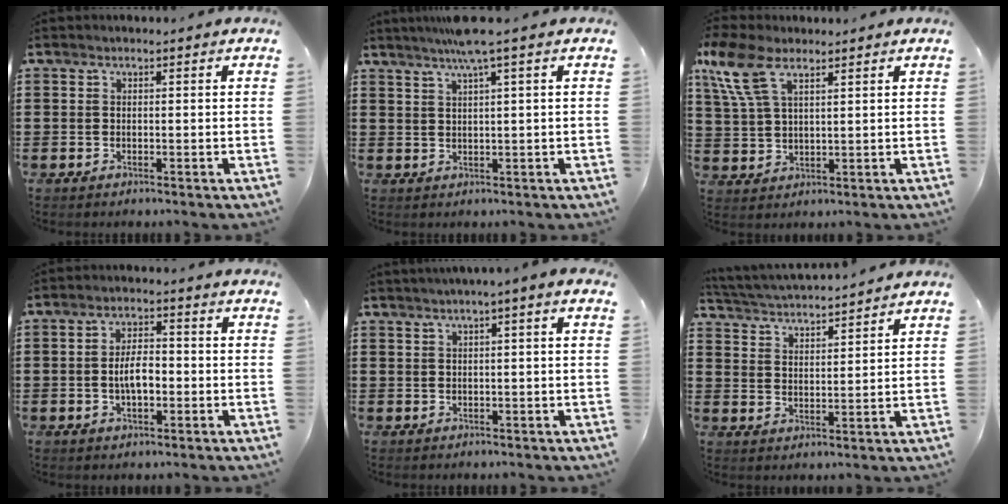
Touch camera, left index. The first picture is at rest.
{"total": 4.3, "force": [2.5, -0.6, 3.4], "torque": [-0.070, 0.001, 0.043]}
{"total": 8.4, "force": [4.8, 3.8, 5.8], "torque": [-0.139, 0.006, 0.088]}
{"total": 4.9, "force": [-0.7, 2.0, 4.4], "torque": [-0.085, 0.004, -0.016]}
{"total": 1.4, "force": [0.3, -0.1, 1.3], "torque": [-0.024, -0.003, 0.006]}
{"total": 3.8, "force": [3.8, -0.1, 0.4], "torque": [-0.029, -0.026, 0.063]}